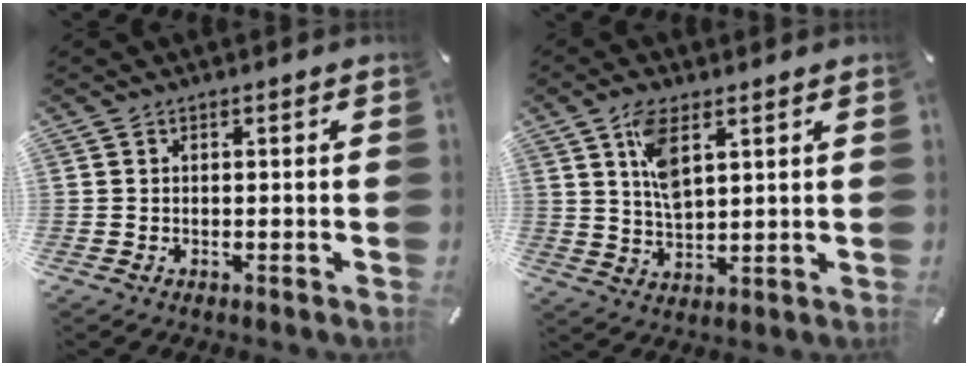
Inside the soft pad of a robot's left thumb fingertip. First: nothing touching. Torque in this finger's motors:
{"motor_torque": [1.69, 1.61, 1.15, -0.79, 0.42]}